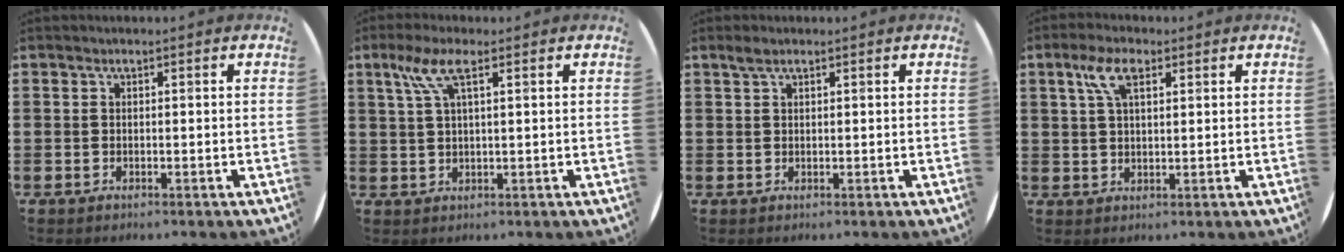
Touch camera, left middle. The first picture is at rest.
{"total": 4.7, "force": [2.3, 1.2, 3.9], "torque": [-0.084, 0.010, 0.039]}
{"total": 1.3, "force": [1.0, 0.4, 0.7], "torque": [-0.014, 0.004, 0.018]}
{"total": 5.2, "force": [2.8, 2.3, 3.7], "torque": [-0.083, 0.011, 0.049]}